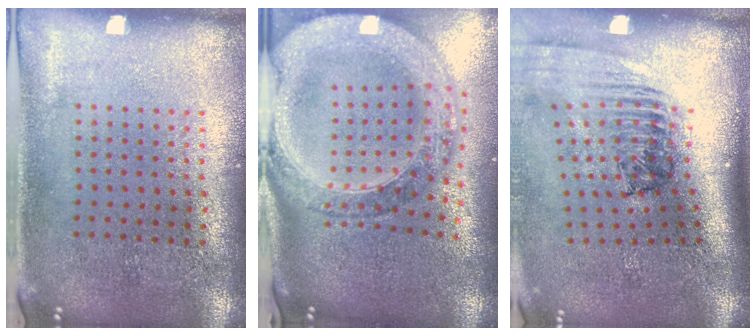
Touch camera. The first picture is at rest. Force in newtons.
{"total": 3.0, "press": 2.5, "slide": 1.6}
{"total": 2.4, "press": 1.6, "slide": 1.7}